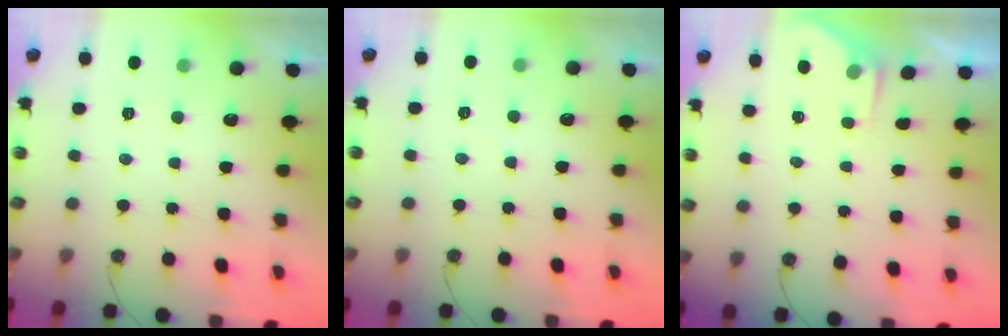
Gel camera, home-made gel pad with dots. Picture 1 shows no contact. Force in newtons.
{"total": 2.4, "press": 2.3, "slide": 0.5}
{"total": 1.6, "press": 1.6, "slide": 0.3}